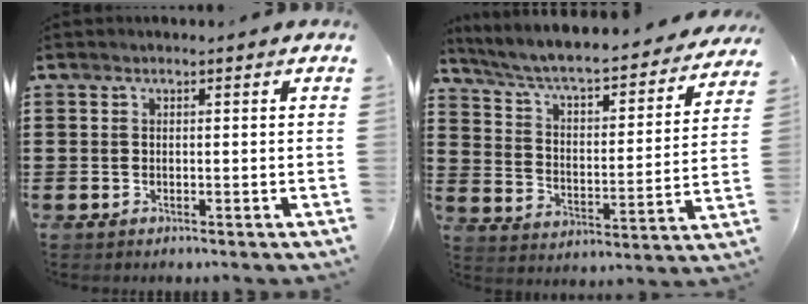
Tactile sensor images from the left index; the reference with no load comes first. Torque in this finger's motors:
{"motor_torque": [2.14, 0.00, 0.53, 0.21]}